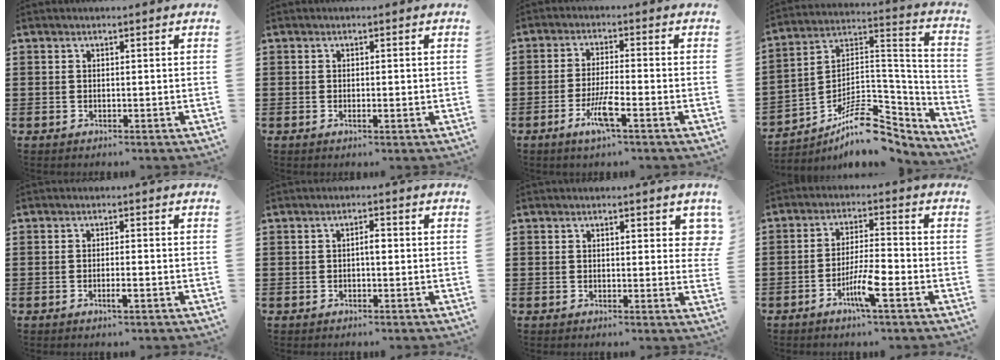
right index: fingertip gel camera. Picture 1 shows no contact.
{"total": 1.2, "force": [-0.2, 0.3, 1.2], "torque": [-0.021, -0.001, -0.004]}
{"total": 5.4, "force": [-2.7, 0.5, 4.6], "torque": [-0.101, -0.015, -0.054]}
{"total": 11.1, "force": [-7.4, 5.0, 6.5], "torque": [-0.108, 0.021, -0.139]}
{"total": 2.0, "force": [-0.9, 0.2, 1.7], "torque": [-0.036, -0.004, -0.019]}
{"total": 1.8, "force": [-0.2, 0.6, 1.7], "torque": [-0.033, 0.002, -0.004]}
{"total": 2.0, "force": [0.9, 1.0, 1.5], "torque": [-0.009, -0.003, 0.010]}
{"total": 6.2, "force": [-2.9, 0.8, 5.4], "torque": [-0.108, -0.009, -0.055]}